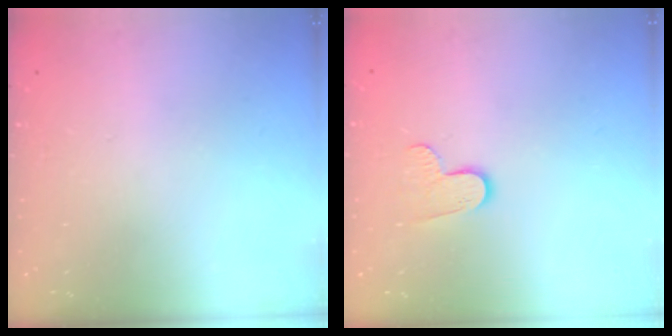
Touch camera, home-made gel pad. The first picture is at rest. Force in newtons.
{"total": 6.9, "press": 6.9, "slide": 0.2}